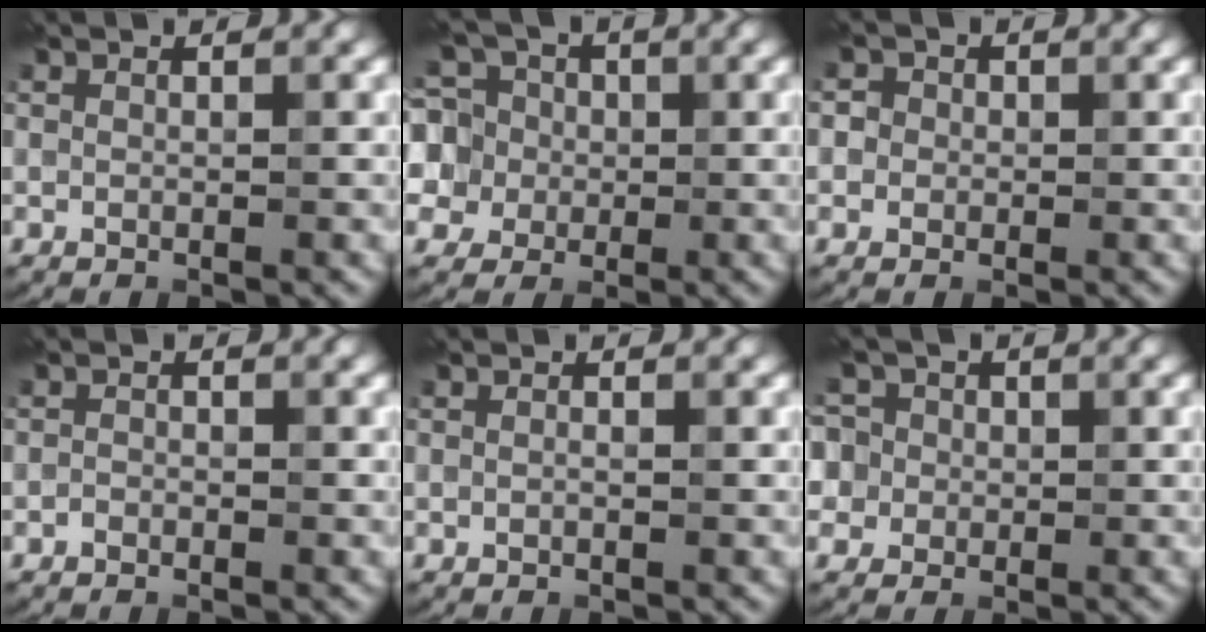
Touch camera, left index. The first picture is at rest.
{"total": 10.0, "force": [2.7, 8.8, 4.0], "torque": [-0.107, 0.046, 0.025]}
{"total": 2.4, "force": [0.6, 2.2, 0.8], "torque": [0.008, 0.013, -0.019]}
{"total": 0.6, "force": [-0.5, 0.2, 0.2], "torque": [-0.005, 0.005, -0.011]}
{"total": 0.0}
{"total": 8.1, "force": [2.6, 6.9, 3.3], "torque": [-0.074, 0.052, 0.000]}